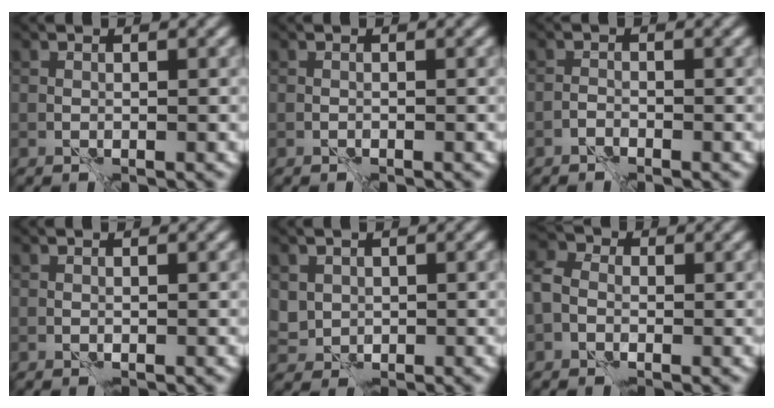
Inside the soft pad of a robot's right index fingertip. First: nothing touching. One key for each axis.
{"total": 0.0}
{"total": 0.7, "fx": -0.7, "fy": 0.3, "fz": 0.2, "tx": -0.001, "ty": 0.005, "tz": -0.017}
{"total": 0.0}
{"total": 1.9, "fx": 0.4, "fy": 1.8, "fz": 0.4, "tx": -0.008, "ty": -0.006, "tz": 0.012}
{"total": 2.6, "fx": -0.7, "fy": 2.1, "fz": 1.3, "tx": -0.025, "ty": 0.008, "tz": -0.023}